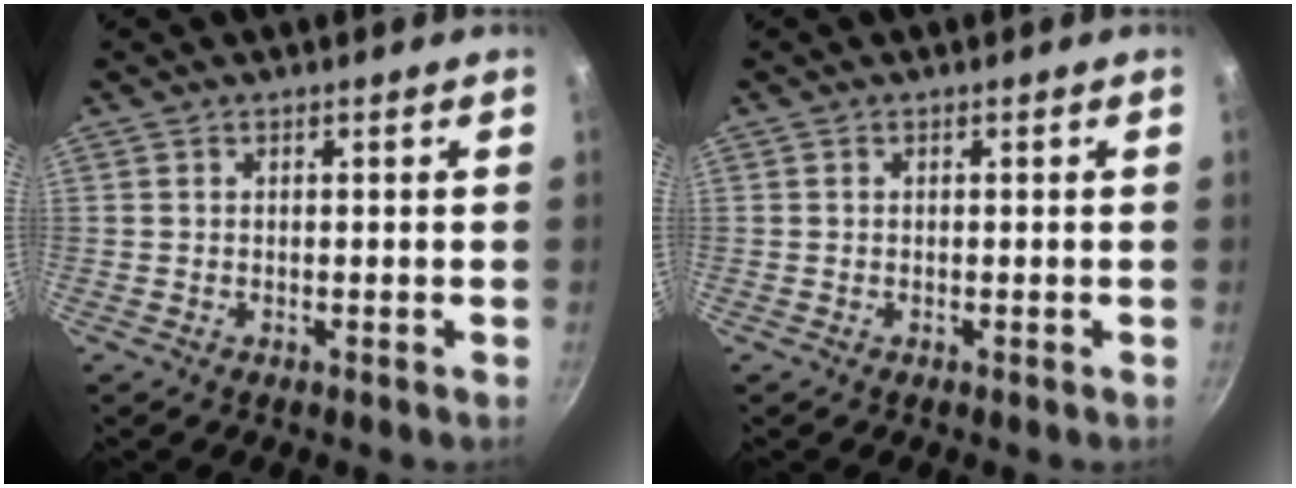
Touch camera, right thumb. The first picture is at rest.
{"total": 0.0}